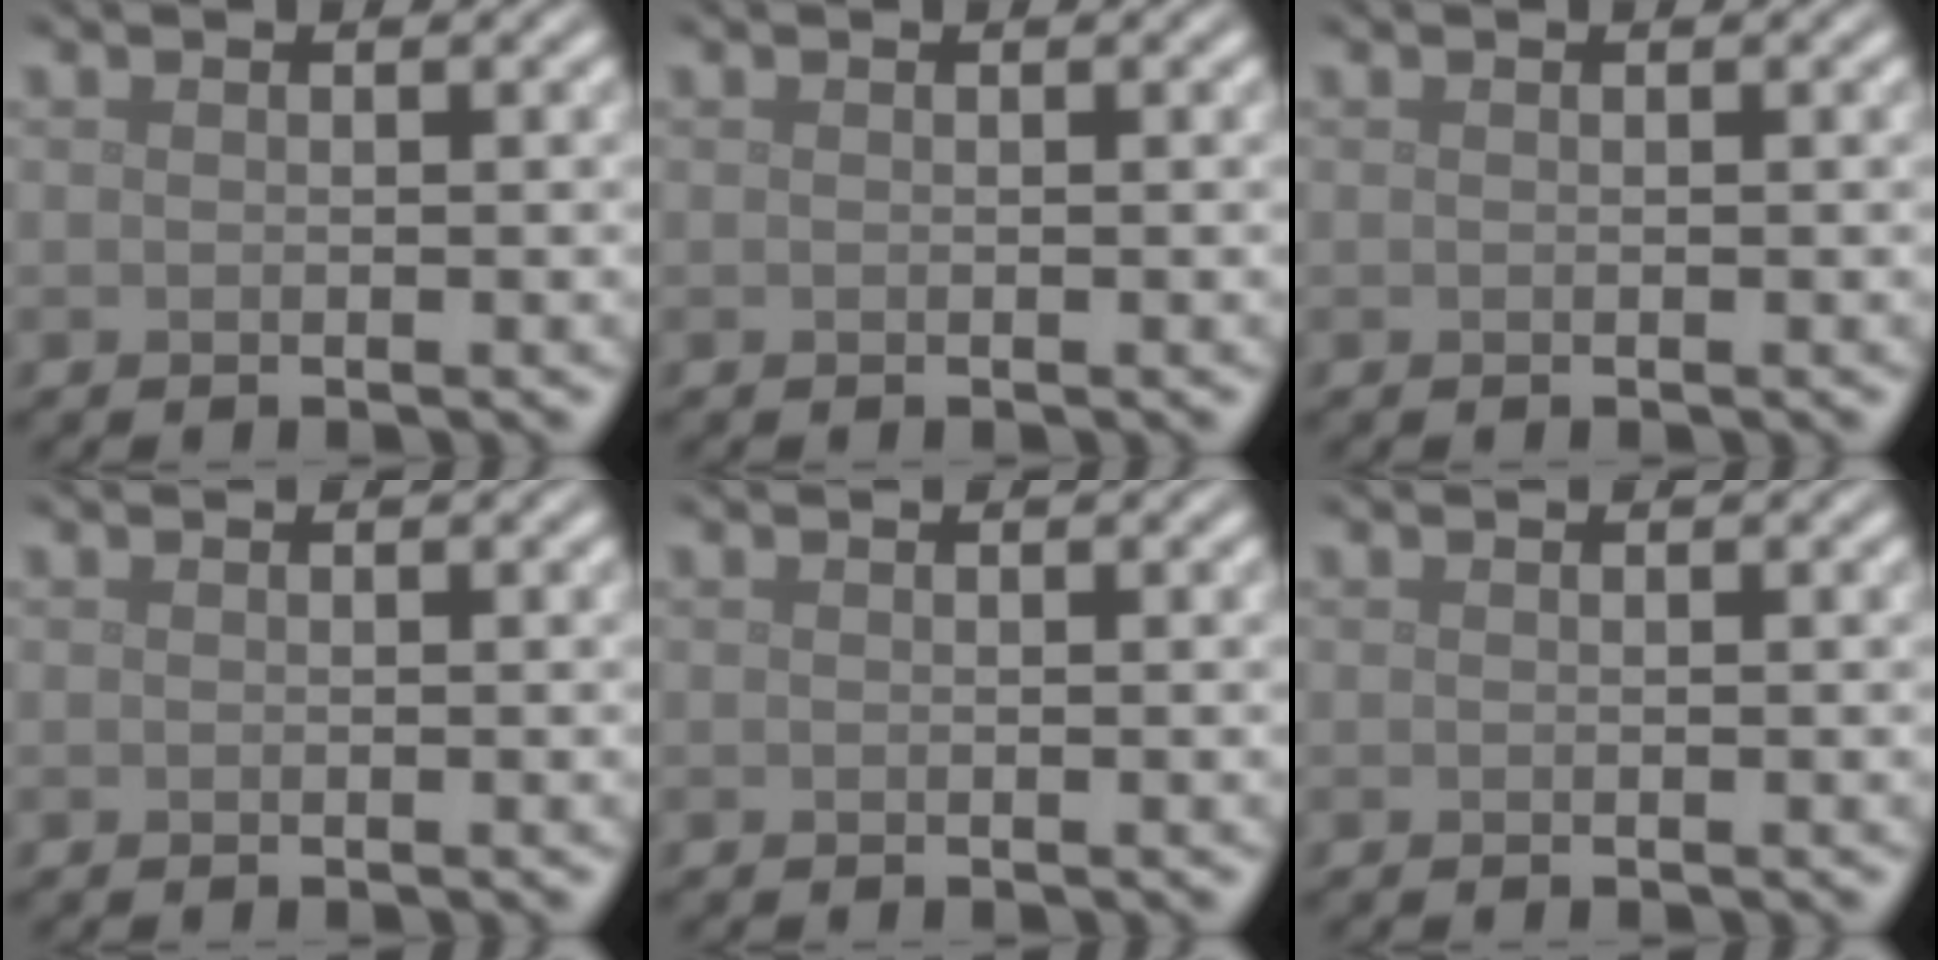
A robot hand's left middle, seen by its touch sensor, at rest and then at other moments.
{"total": 0.0}
{"total": 0.0}
{"total": 0.0}
{"total": 0.0}
{"total": 0.0}